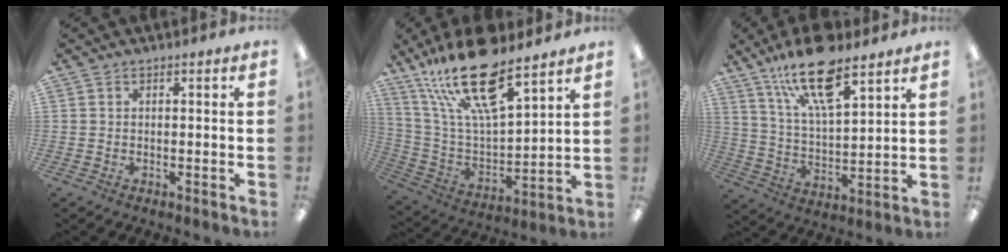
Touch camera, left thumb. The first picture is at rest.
{"total": 21.8, "force": [15.5, 6.9, 13.8], "torque": [-0.260, -0.092, 0.268]}
{"total": 16.9, "force": [11.7, 5.6, 10.8], "torque": [-0.192, -0.053, 0.199]}